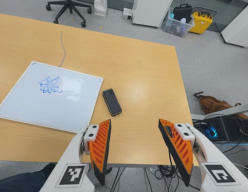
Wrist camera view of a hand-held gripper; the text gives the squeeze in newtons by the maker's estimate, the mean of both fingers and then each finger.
{"total": 0.0}